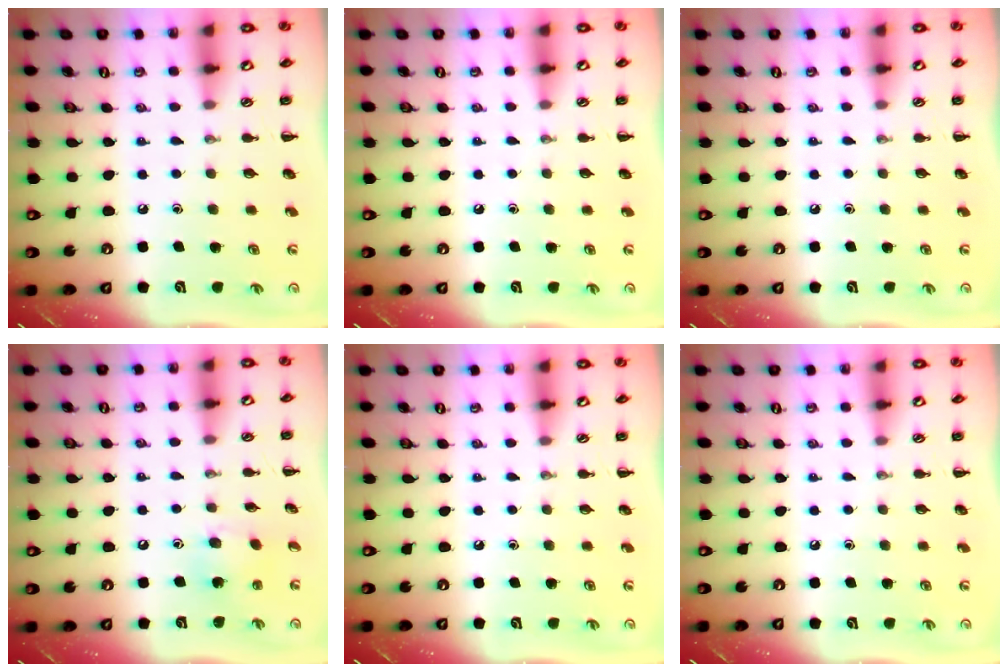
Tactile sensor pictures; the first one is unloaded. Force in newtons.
{"total": 0.0}
{"total": 0.0}
{"total": 7.6, "press": 7.4, "slide": 1.9}
{"total": 0.0}
{"total": 0.0}